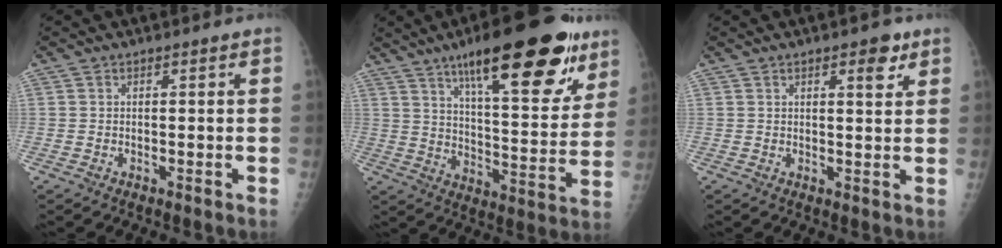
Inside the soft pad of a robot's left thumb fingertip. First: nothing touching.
{"total": 25.6, "force": [15.3, 7.8, 19.0], "torque": [-0.239, -0.046, 0.231]}
{"total": 3.7, "force": [2.2, 1.4, 2.6], "torque": [-0.022, -0.011, 0.028]}